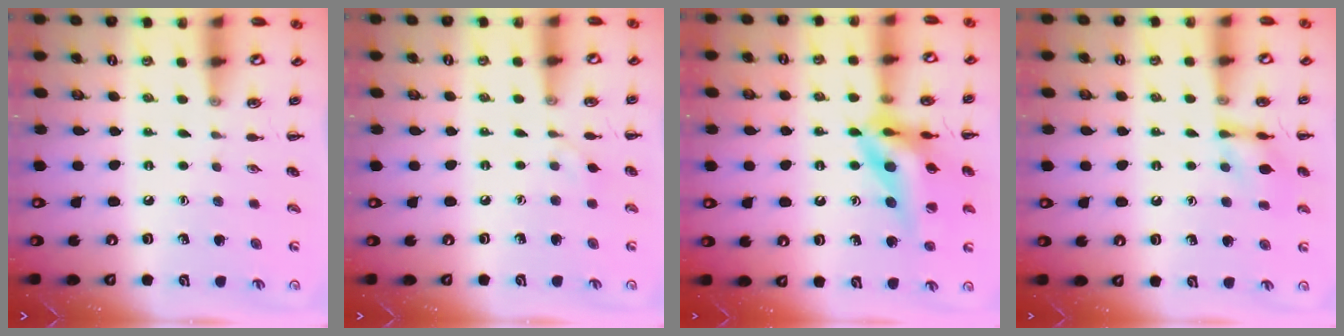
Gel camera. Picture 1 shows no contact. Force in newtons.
{"total": 3.6, "press": 3.5, "slide": 1.0}
{"total": 18.4, "press": 18.1, "slide": 3.7}
{"total": 10.0, "press": 10.0, "slide": 0.8}